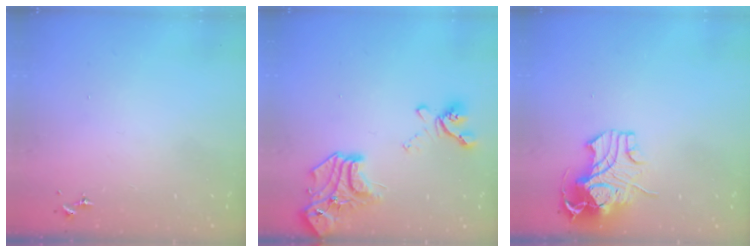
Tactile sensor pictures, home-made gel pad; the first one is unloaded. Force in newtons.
{"total": 17.9, "press": 17.9, "slide": 0.9}
{"total": 12.2, "press": 12.0, "slide": 1.9}